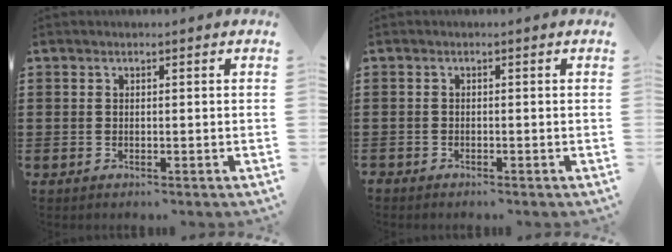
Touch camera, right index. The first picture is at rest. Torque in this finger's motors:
{"motor_torque": [-1.79, 0.34, -0.88, -0.22]}